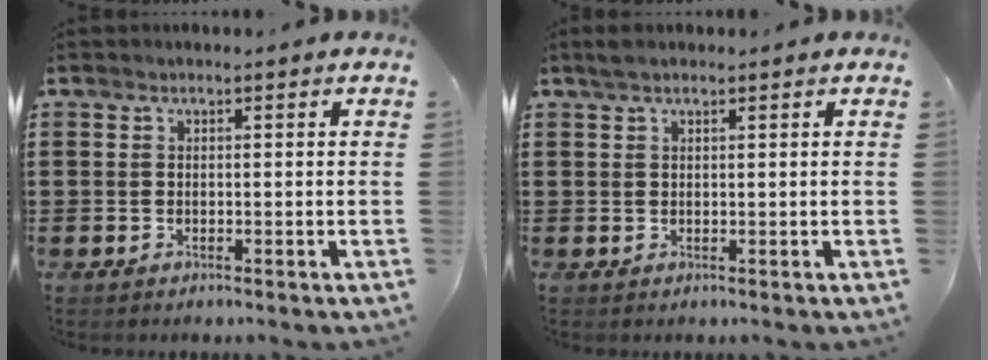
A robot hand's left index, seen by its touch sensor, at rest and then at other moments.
{"total": 1.5, "force": [1.1, 0.3, 0.9], "torque": [-0.019, 0.002, 0.021]}